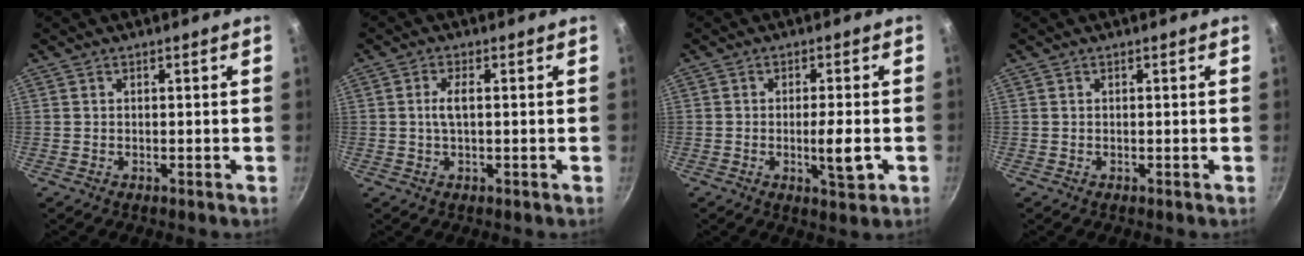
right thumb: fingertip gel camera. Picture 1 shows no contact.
{"total": 2.9, "force": [0.2, 0.9, 2.7], "torque": [-0.062, 0.007, 0.003]}
{"total": 5.5, "force": [-1.2, 1.2, 5.2], "torque": [-0.079, 0.002, -0.018]}
{"total": 0.0}